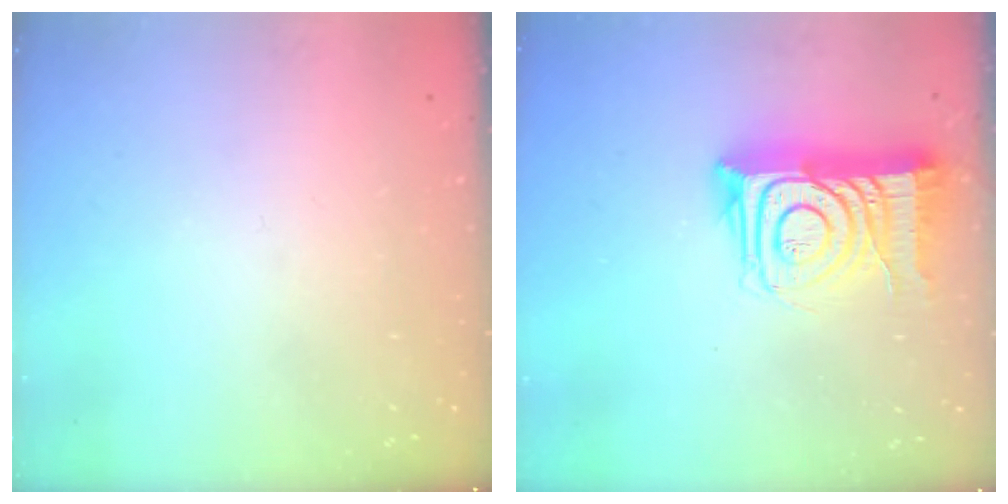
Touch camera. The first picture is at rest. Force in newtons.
{"total": 15.0, "press": 14.9, "slide": 1.1}